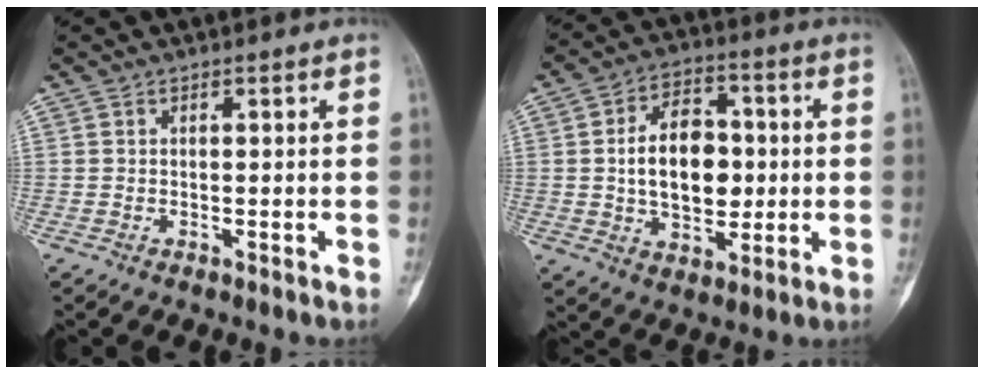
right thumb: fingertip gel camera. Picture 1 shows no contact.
{"total": 14.6, "force": [0.3, 9.4, 11.1], "torque": [-0.150, 0.015, 0.008]}